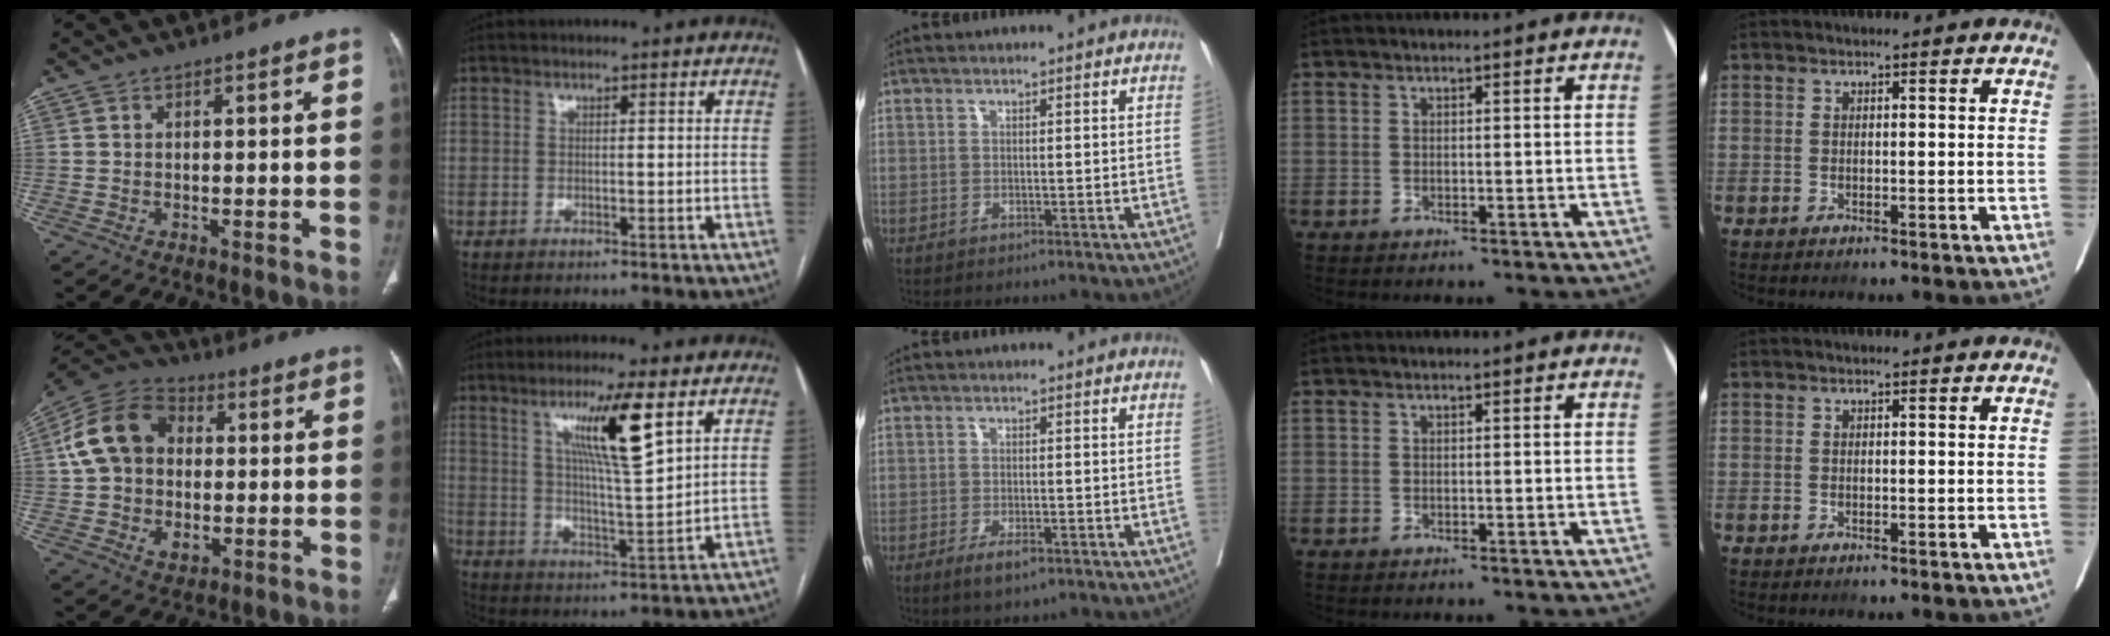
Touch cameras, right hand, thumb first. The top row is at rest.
{"thumb": {"total": 16.3, "force": [1.2, 12.5, 10.4], "torque": [-0.159, 0.019, 0.016]}, "index": {"total": 10.6, "force": [5.1, 0.3, 9.3], "torque": [-0.166, -0.008, 0.090]}, "middle": {"total": 3.3, "force": [-1.9, 0.9, 2.5], "torque": [-0.045, -0.003, -0.030]}}